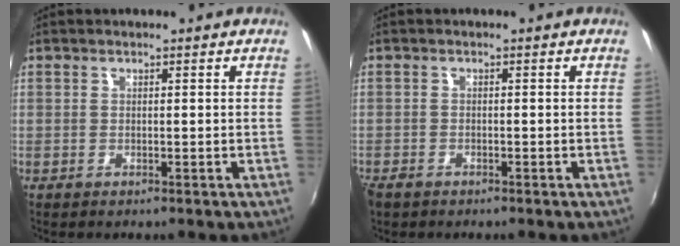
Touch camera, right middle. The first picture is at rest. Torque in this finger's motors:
{"motor_torque": [-0.01, -0.04, 0.01, 0.01]}